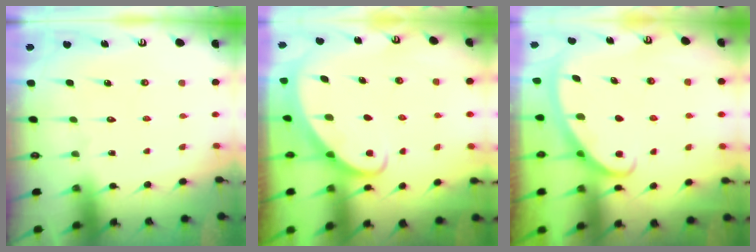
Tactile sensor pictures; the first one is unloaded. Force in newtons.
{"total": 2.2, "press": 2.2, "slide": 0.2}
{"total": 3.0, "press": 3.0, "slide": 0.4}